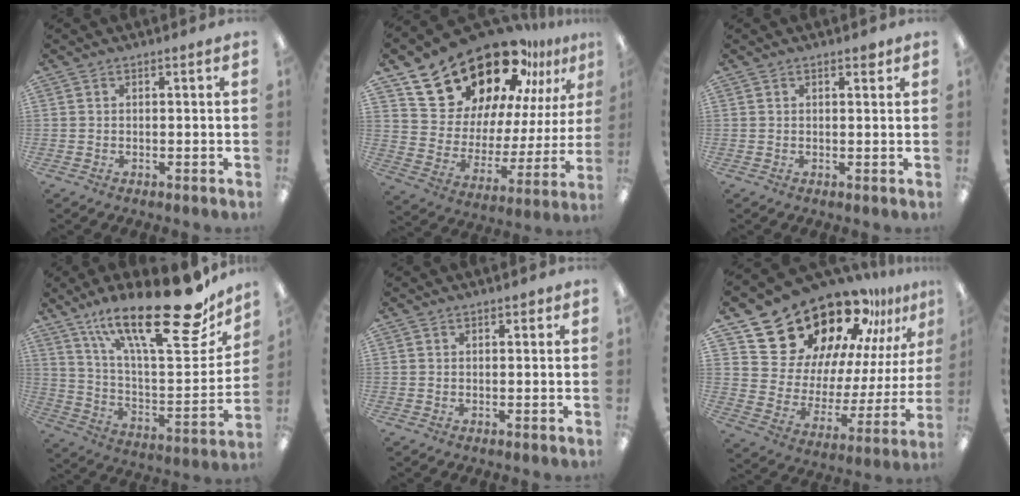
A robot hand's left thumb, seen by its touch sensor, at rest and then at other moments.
{"total": 26.3, "force": [20.3, 12.4, 11.2], "torque": [-0.187, -0.131, 0.367]}
{"total": 1.8, "force": [1.2, 0.7, 1.2], "torque": [-0.008, -0.005, 0.018]}
{"total": 27.9, "force": [18.5, 8.4, 19.1], "torque": [-0.291, -0.120, 0.307]}
{"total": 1.0, "force": [0.7, 0.5, 0.5], "torque": [-0.004, -0.003, 0.011]}
{"total": 25.2, "force": [20.5, 11.7, 8.9], "torque": [-0.147, -0.146, 0.375]}